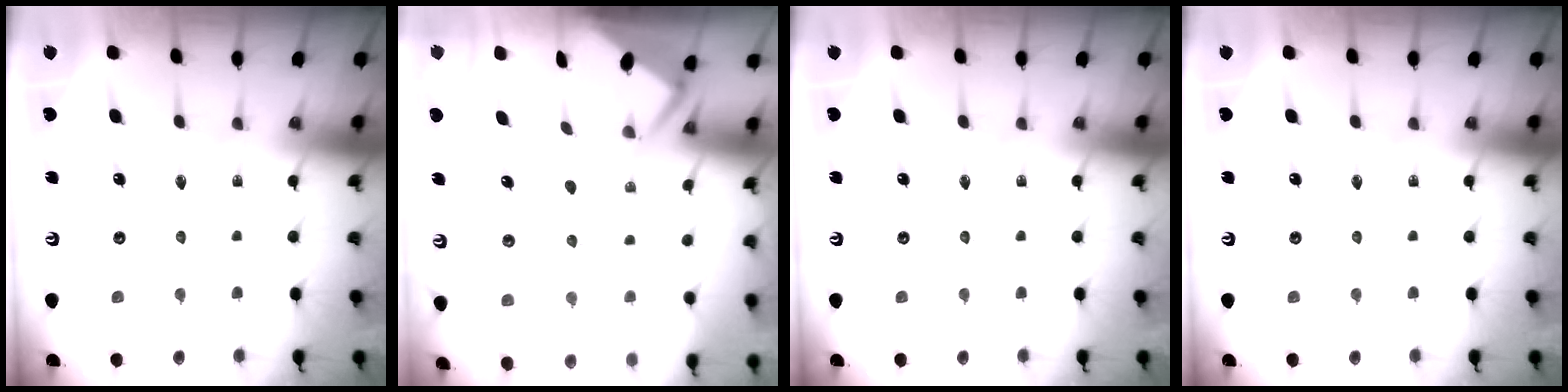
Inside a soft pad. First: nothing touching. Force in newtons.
{"total": 2.8, "press": 2.8, "slide": 0.3}
{"total": 0.0}
{"total": 0.0}